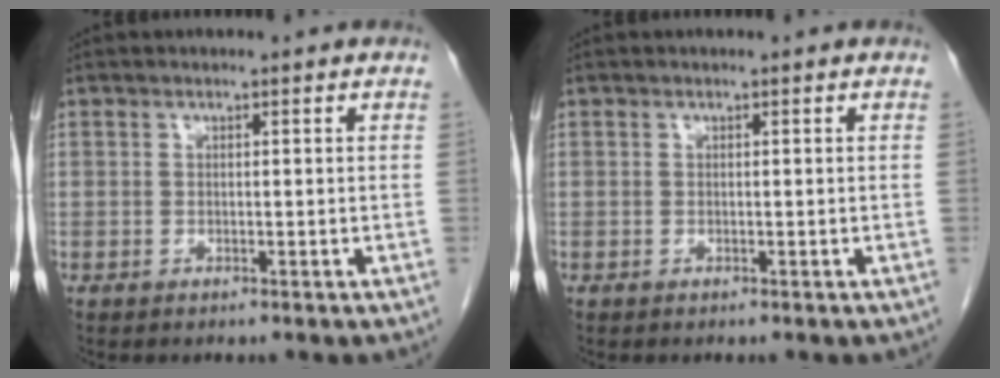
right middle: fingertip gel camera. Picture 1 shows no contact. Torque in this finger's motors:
{"motor_torque": [0.00, 0.04, 0.03, 0.00]}